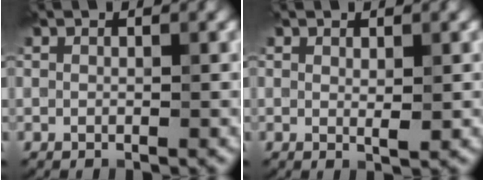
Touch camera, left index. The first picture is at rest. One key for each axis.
{"total": 1.1, "fx": 0.5, "fy": 0.2, "fz": 0.9, "tx": -0.020, "ty": -0.002, "tz": 0.008}